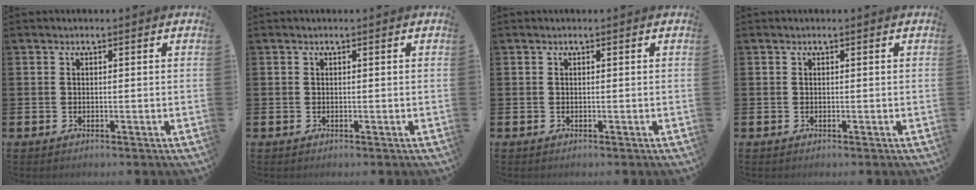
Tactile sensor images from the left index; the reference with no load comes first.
{"total": 0.0}
{"total": 0.0}
{"total": 0.0}